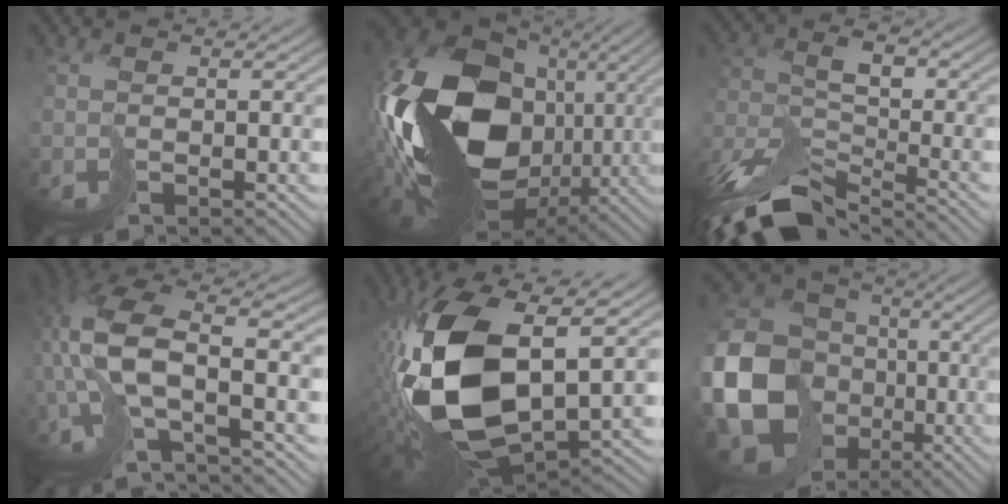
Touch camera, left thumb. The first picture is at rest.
{"total": 19.8, "force": [0.7, 14.8, 13.1], "torque": [-0.307, -0.012, 0.014]}
{"total": 12.3, "force": [-9.5, 4.7, 6.2], "torque": [-0.138, -0.011, -0.177]}
{"total": 12.9, "force": [-2.4, 5.6, 11.3], "torque": [-0.267, -0.008, -0.041]}
{"total": 16.8, "force": [0.2, 9.9, 13.6], "torque": [-0.309, -0.031, 0.012]}
{"total": 23.7, "force": [-5.6, 21.1, 9.4], "torque": [-0.272, -0.051, -0.124]}